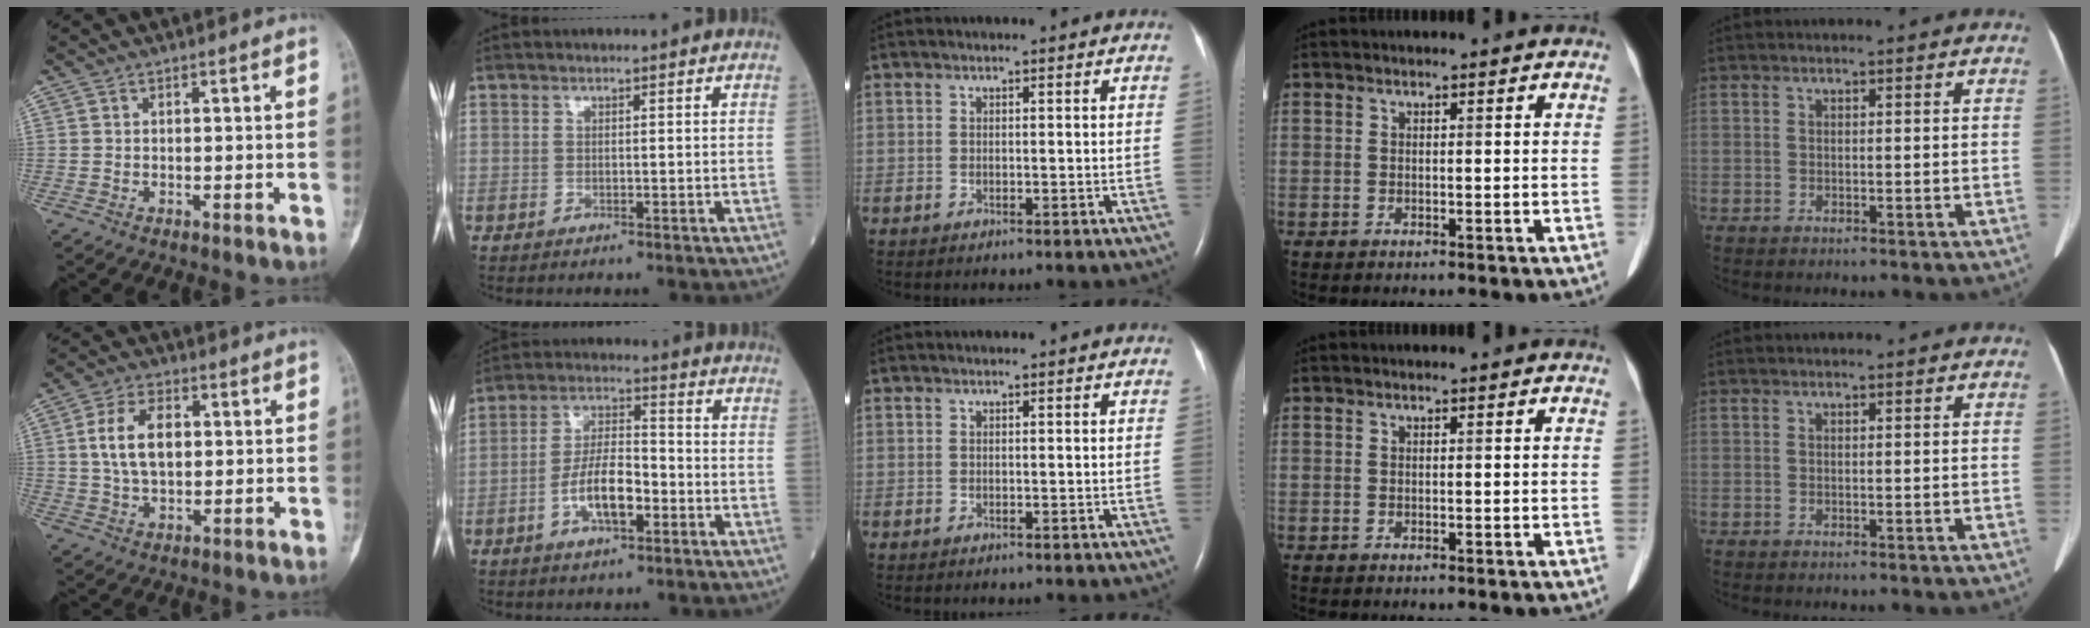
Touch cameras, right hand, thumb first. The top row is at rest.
{"thumb": {"total": 9.4, "force": [1.4, 5.6, 7.4], "torque": [-0.127, 0.005, 0.028]}, "index": {"total": 8.4, "force": [-3.0, 3.0, 7.3], "torque": [-0.147, 0.011, -0.055]}}